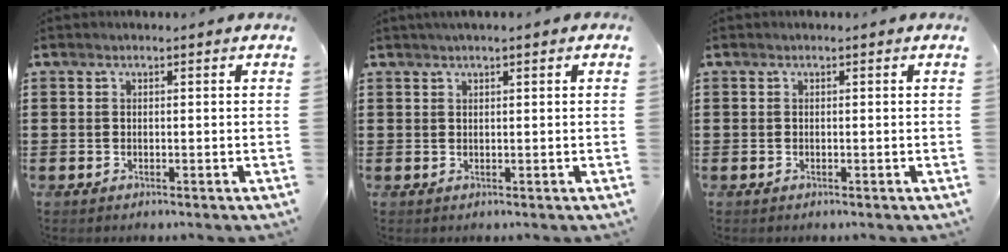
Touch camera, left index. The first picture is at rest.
{"total": 0.9, "force": [0.7, 0.0, 0.6], "torque": [-0.012, 0.002, 0.012]}
{"total": 0.0}